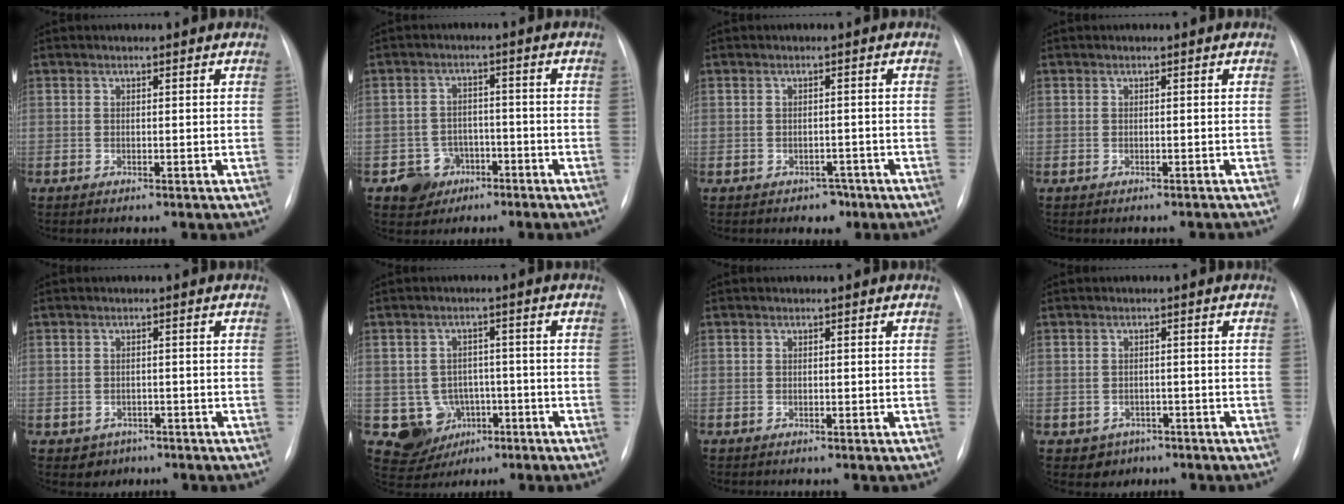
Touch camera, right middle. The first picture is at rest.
{"total": 5.3, "force": [-2.9, 4.4, 0.5], "torque": [0.000, 0.014, -0.041]}
{"total": 2.3, "force": [-1.5, 1.7, 0.6], "torque": [-0.006, 0.009, -0.013]}
{"total": 3.1, "force": [-2.8, 0.9, 0.8], "torque": [-0.004, 0.000, -0.032]}
{"total": 2.6, "force": [-1.4, 2.2, 0.2], "torque": [-0.003, 0.010, -0.010]}
{"total": 7.2, "force": [-2.5, 6.7, 1.3], "torque": [-0.021, 0.013, -0.027]}
{"total": 0.0}
{"total": 3.1, "force": [-1.6, 2.6, 0.2], "torque": [-0.001, 0.011, -0.014]}